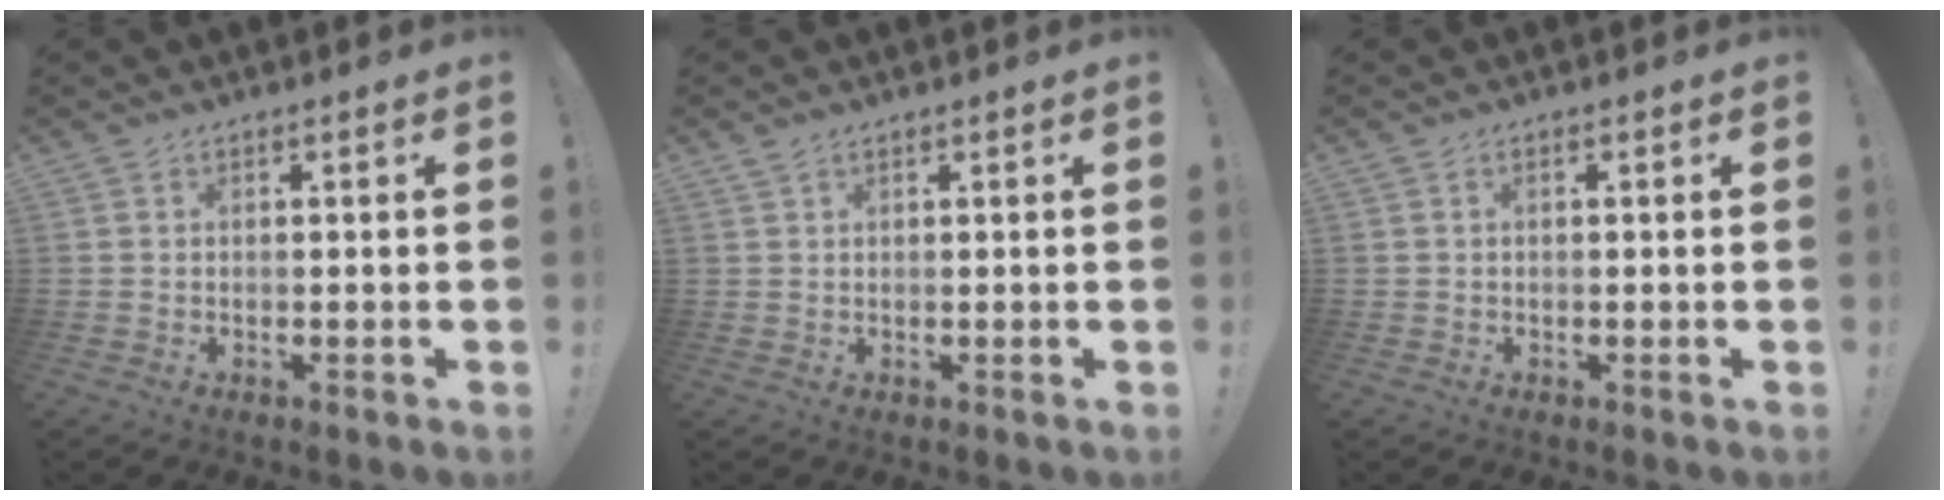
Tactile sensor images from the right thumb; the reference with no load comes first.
{"total": 1.1, "force": [0.9, 0.4, 0.5], "torque": [-0.009, -0.001, 0.016]}
{"total": 0.6, "force": [-0.2, 0.3, 0.5], "torque": [-0.018, 0.006, -0.003]}